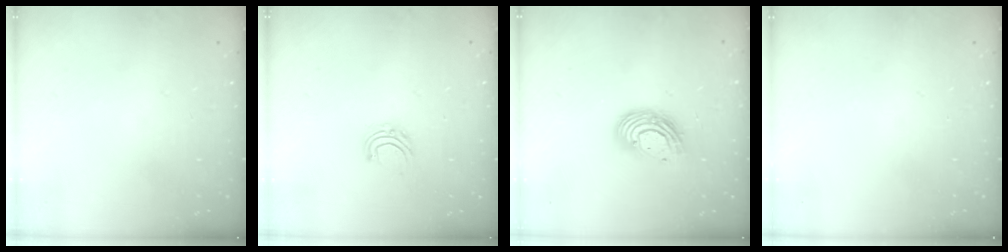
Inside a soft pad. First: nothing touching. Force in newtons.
{"total": 5.9, "press": 5.9, "slide": 0.4}
{"total": 11.3, "press": 11.2, "slide": 0.9}
{"total": 0.0}